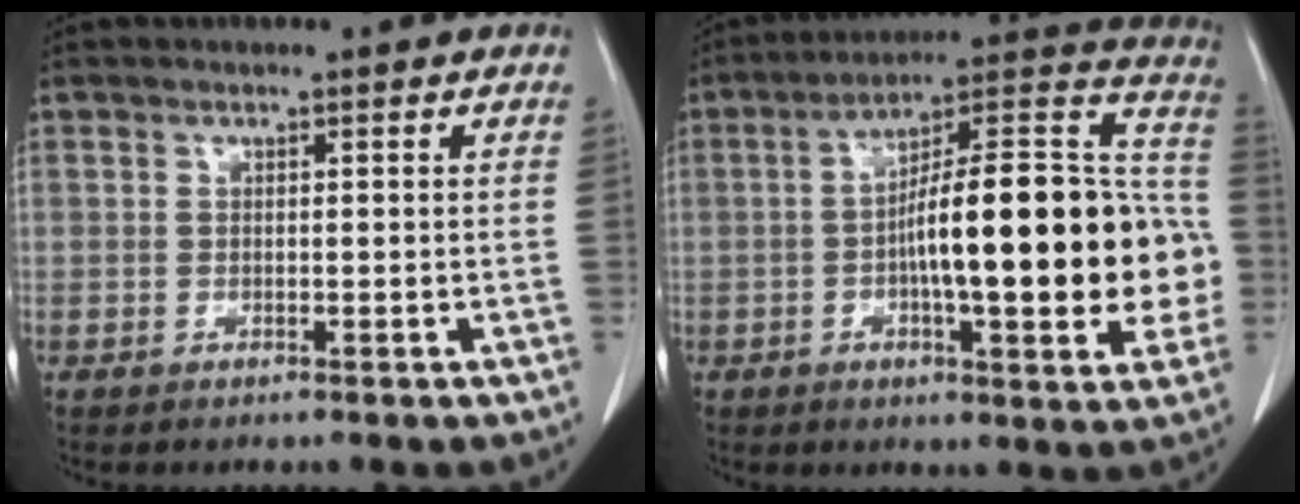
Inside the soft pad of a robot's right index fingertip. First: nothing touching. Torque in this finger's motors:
{"motor_torque": [2.14, 0.00, 1.05, 0.21]}